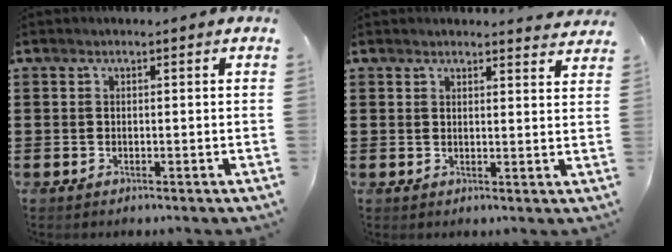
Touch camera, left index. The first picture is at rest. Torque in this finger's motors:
{"motor_torque": [0.18, 0.20, 0.09, 0.00]}